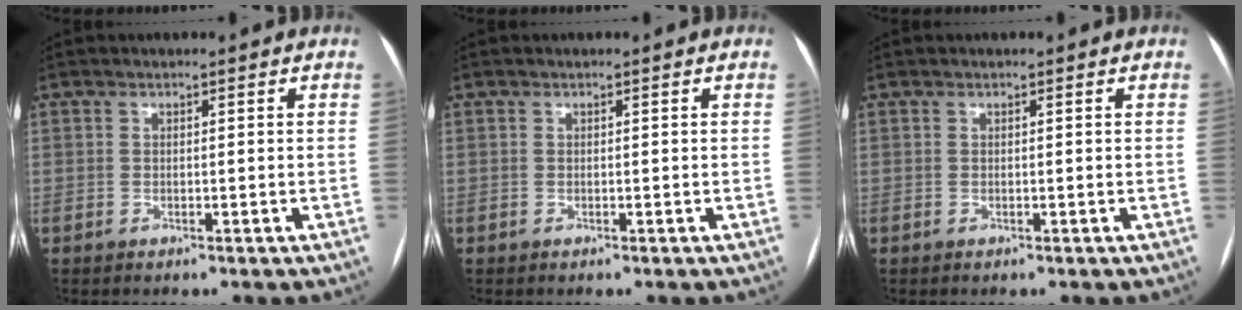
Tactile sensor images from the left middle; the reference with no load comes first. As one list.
[{"total": 0.0}, {"total": 0.0}]